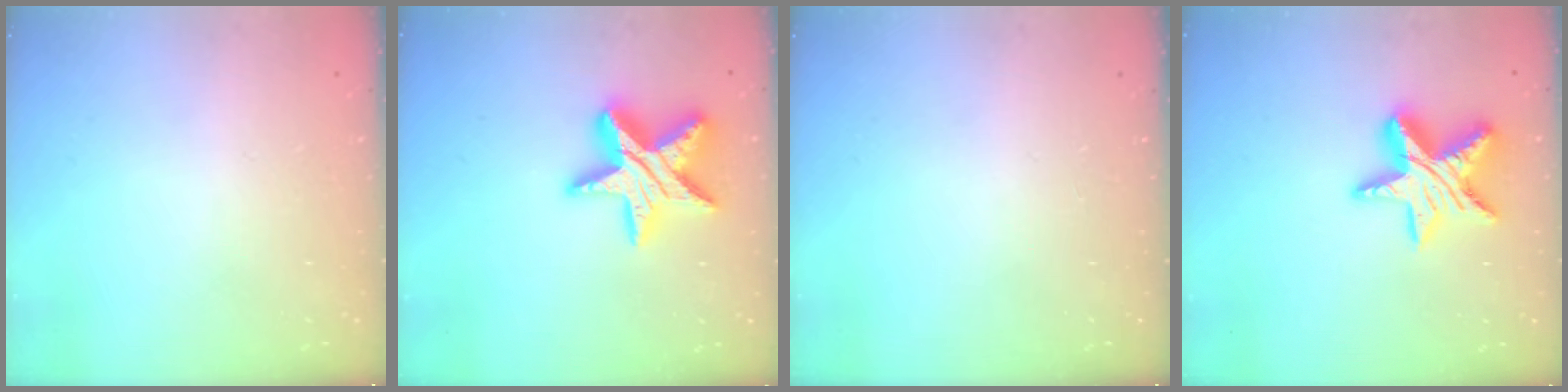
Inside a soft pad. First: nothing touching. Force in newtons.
{"total": 17.1, "press": 17.1, "slide": 1.2}
{"total": 0.0}
{"total": 15.0, "press": 14.9, "slide": 1.2}